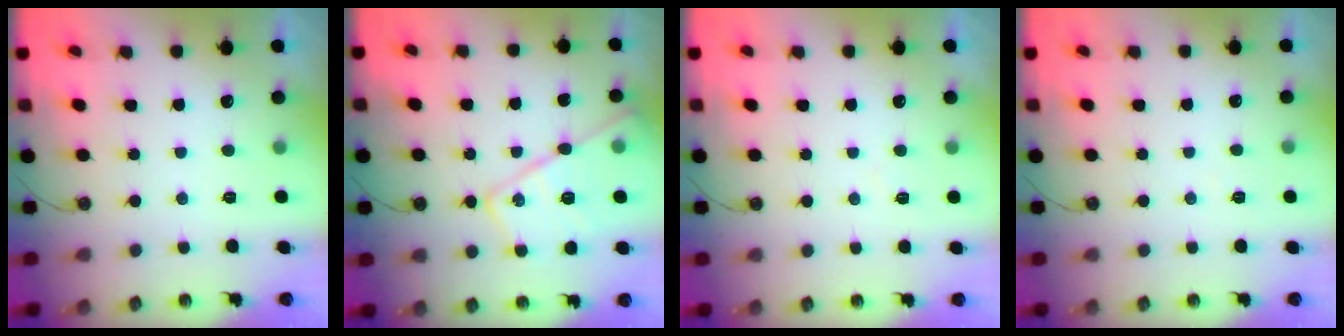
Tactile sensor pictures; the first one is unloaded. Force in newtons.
{"total": 17.8, "press": 17.7, "slide": 1.9}
{"total": 3.8, "press": 3.8, "slide": 0.6}
{"total": 3.0, "press": 2.9, "slide": 0.6}